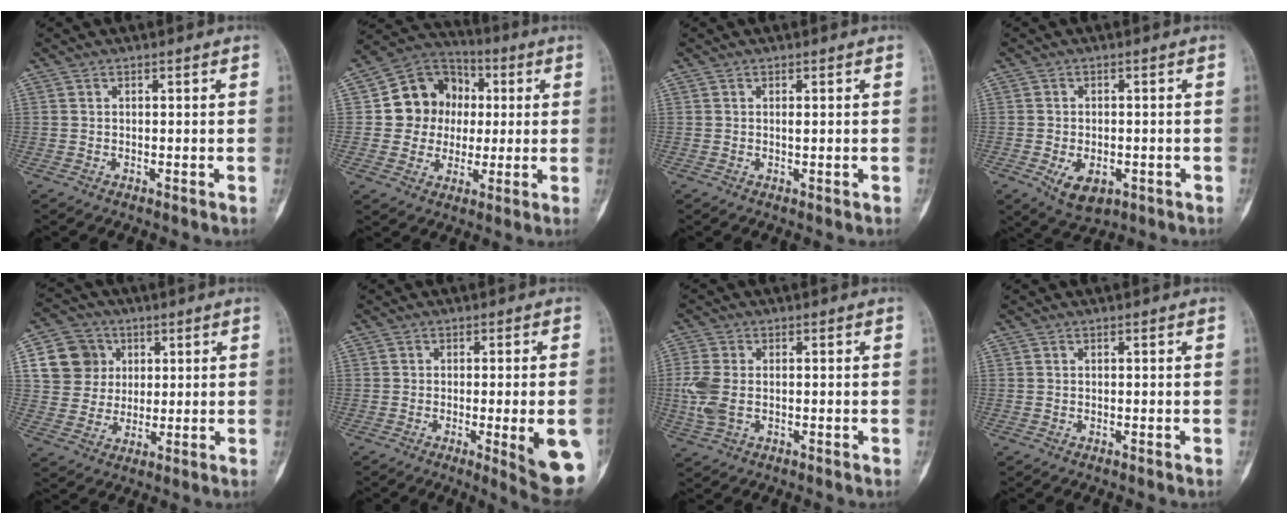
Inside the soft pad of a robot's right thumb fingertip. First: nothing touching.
{"total": 12.9, "force": [1.1, 11.7, 5.3], "torque": [-0.035, 0.018, 0.016]}
{"total": 0.8, "force": [0.1, 0.3, 0.8], "torque": [-0.012, -0.001, 0.003]}
{"total": 6.3, "force": [-2.2, 4.0, 4.4], "torque": [-0.060, 0.002, -0.022]}
{"total": 10.1, "force": [3.0, 9.2, 2.9], "torque": [-0.022, 0.000, 0.053]}
{"total": 11.0, "force": [-2.9, 2.0, 10.4], "torque": [-0.120, -0.011, -0.031]}
{"total": 5.9, "force": [-0.8, 3.2, 4.9], "torque": [-0.134, 0.002, -0.015]}
{"total": 0.0}